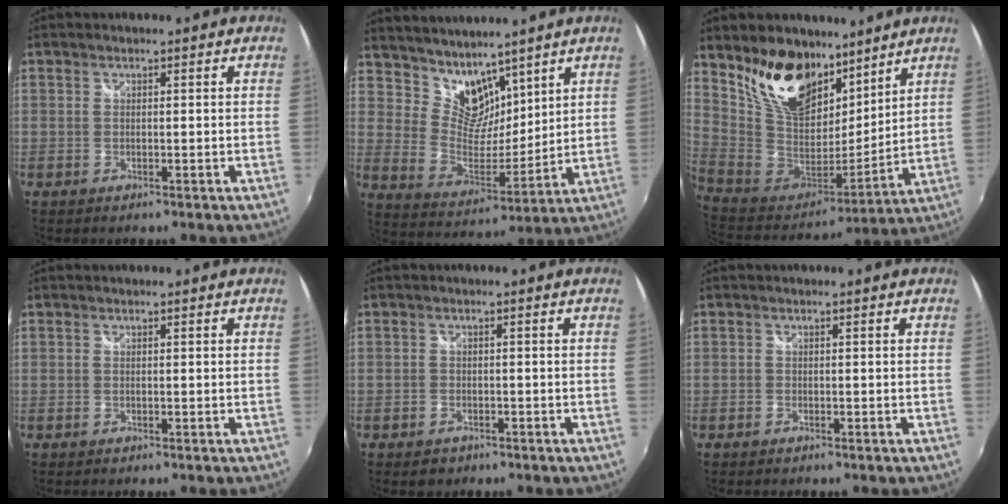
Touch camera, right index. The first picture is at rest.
{"total": 10.3, "force": [8.2, 5.4, 3.1], "torque": [-0.052, -0.002, 0.163]}
{"total": 20.0, "force": [13.3, 11.2, 10.0], "torque": [-0.216, 0.017, 0.260]}
{"total": 0.0}
{"total": 2.6, "force": [-1.6, 1.9, 0.7], "torque": [-0.020, -0.003, -0.023]}
{"total": 0.8, "force": [-0.6, 0.5, 0.1], "torque": [-0.005, -0.003, -0.012]}